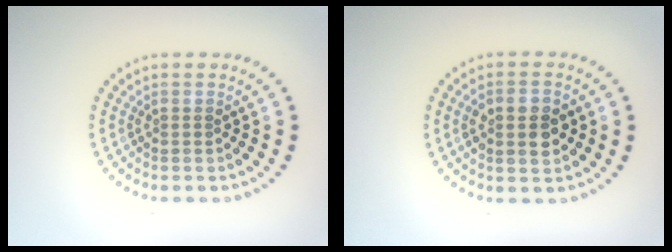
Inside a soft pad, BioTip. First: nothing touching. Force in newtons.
{"total": 3.8, "press": 3.7, "slide": 0.3}